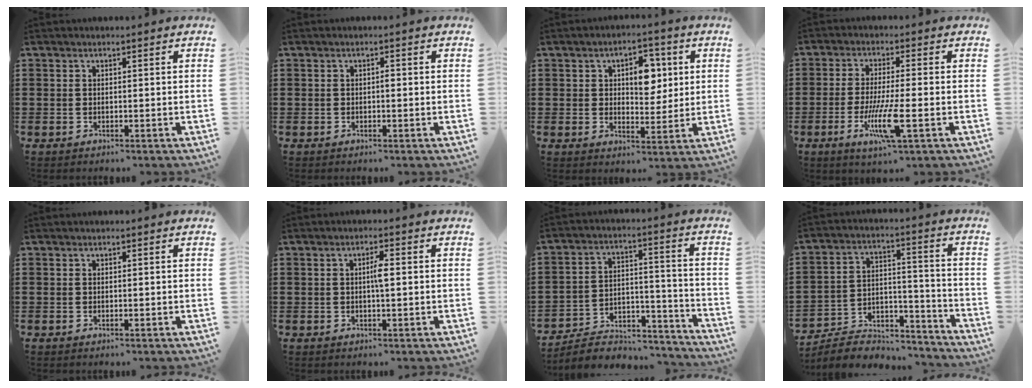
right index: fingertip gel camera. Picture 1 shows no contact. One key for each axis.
{"total": 0.7, "fx": -0.1, "fy": 0.2, "fz": 0.6, "tx": -0.012, "ty": -0.003, "tz": -0.002}
{"total": 5.8, "fx": 1.6, "fy": 3.7, "fz": 4.1, "tx": -0.060, "ty": 0.003, "tz": 0.016}
{"total": 8.2, "fx": -2.7, "fy": 0.9, "fz": 7.6, "tx": -0.156, "ty": -0.022, "tz": -0.052}
{"total": 0.0}
{"total": 2.5, "fx": 0.1, "fy": 0.4, "fz": 2.4, "tx": -0.045, "ty": -0.001, "tz": -0.001}
{"total": 5.0, "fx": -4.6, "fy": 1.7, "fz": 1.0, "tx": -0.020, "ty": 0.008, "tz": -0.092}
{"total": 5.8, "fx": -5.4, "fy": 1.8, "fz": 1.1, "tx": -0.026, "ty": 0.008, "tz": -0.106}